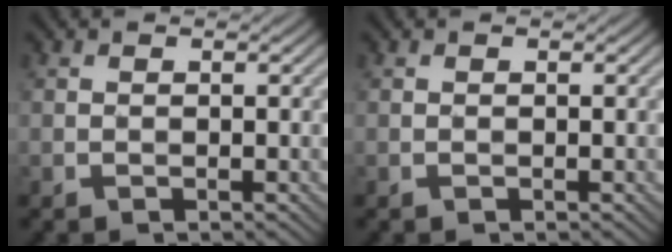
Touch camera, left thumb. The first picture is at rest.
{"total": 0.0}